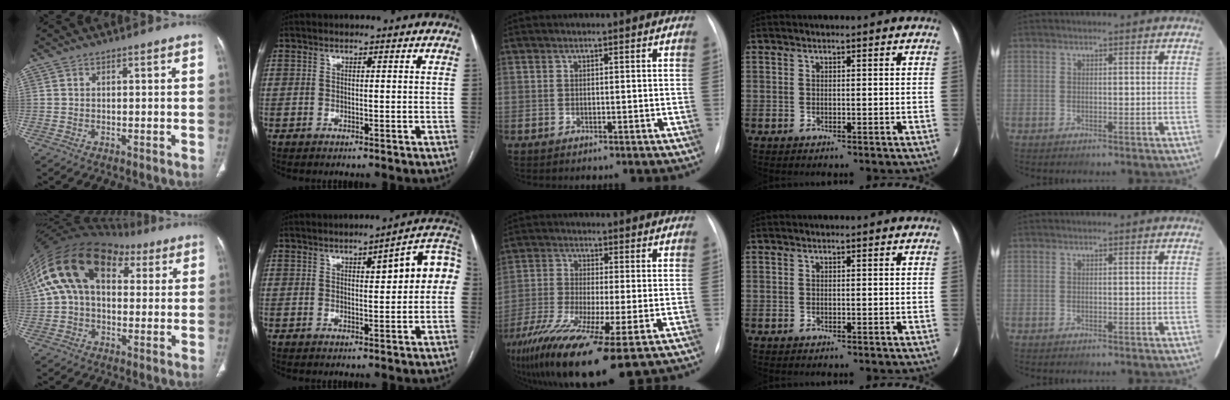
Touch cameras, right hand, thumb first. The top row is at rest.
{"thumb": {"total": 19.8, "force": [6.1, 12.3, 14.3], "torque": [-0.259, 0.056, 0.096]}, "index": {"total": 8.7, "force": [1.5, 1.8, 8.4], "torque": [-0.105, 0.030, 0.015]}, "middle": {"total": 17.0, "force": [-10.0, 2.1, 13.6], "torque": [-0.258, -0.052, -0.171]}}